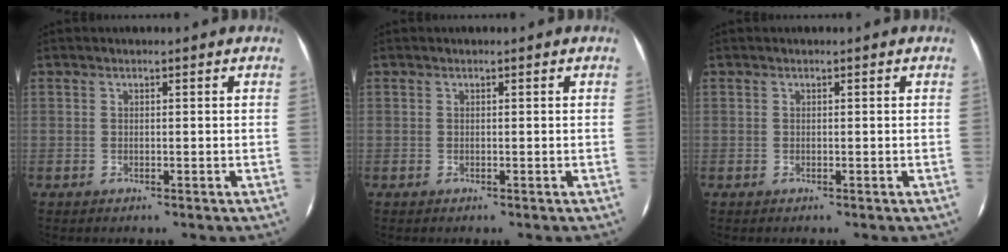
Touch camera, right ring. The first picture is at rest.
{"total": 0.0}
{"total": 0.0}